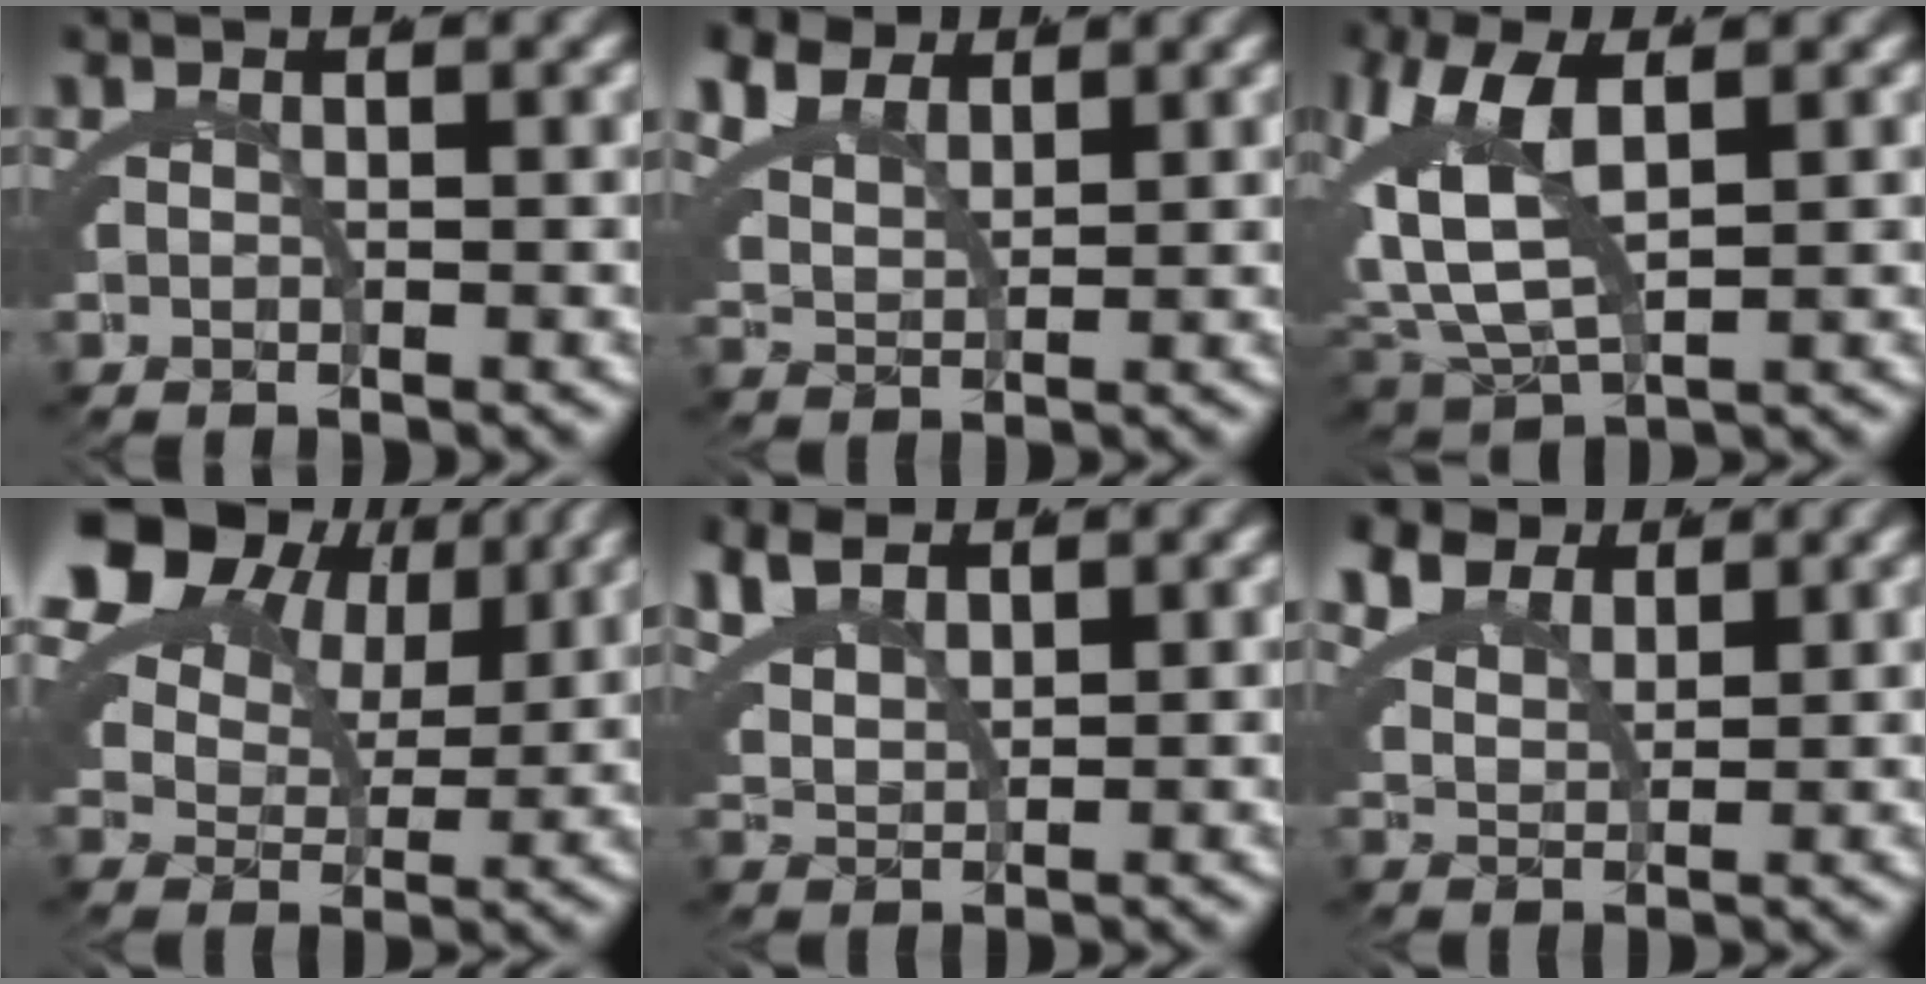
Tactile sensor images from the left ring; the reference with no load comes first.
{"total": 4.8, "force": [3.0, 2.9, 2.3], "torque": [-0.067, -0.008, 0.059]}
{"total": 8.1, "force": [1.8, 4.8, 6.3], "torque": [-0.154, -0.012, 0.043]}
{"total": 9.8, "force": [4.6, 6.6, 5.7], "torque": [-0.120, 0.003, 0.075]}
{"total": 4.4, "force": [2.5, 2.8, 2.3], "torque": [-0.071, -0.009, 0.054]}
{"total": 5.2, "force": [3.3, 3.3, 2.4], "torque": [-0.067, -0.010, 0.061]}